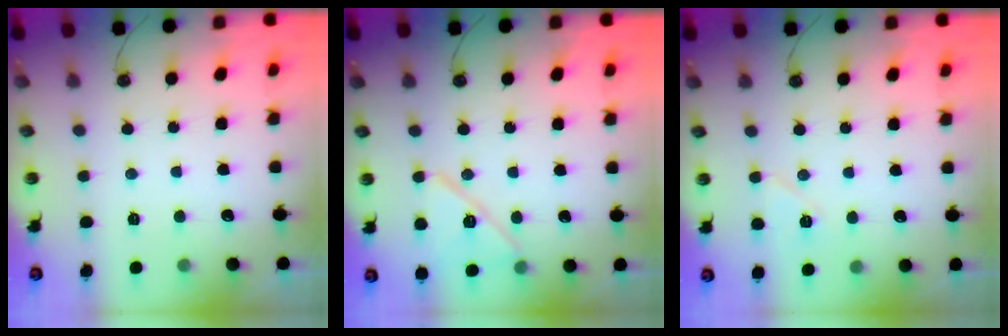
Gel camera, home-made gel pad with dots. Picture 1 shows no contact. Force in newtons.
{"total": 12.7, "press": 12.7, "slide": 1.4}
{"total": 5.9, "press": 5.8, "slide": 0.8}